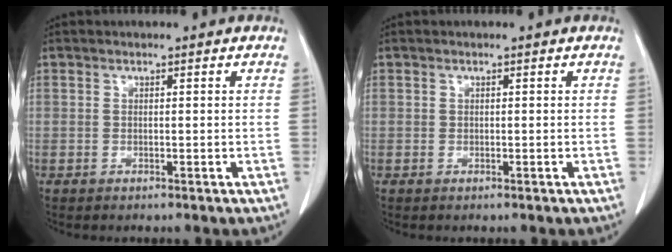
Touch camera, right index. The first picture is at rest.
{"total": 0.0}